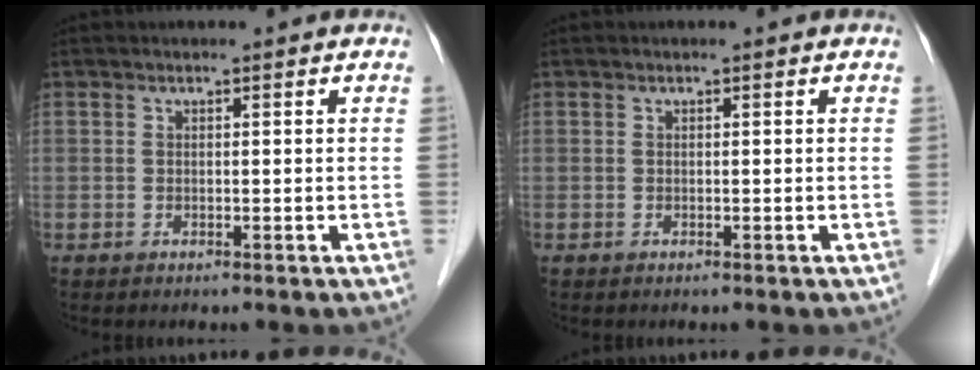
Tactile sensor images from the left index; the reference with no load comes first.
{"total": 0.0}